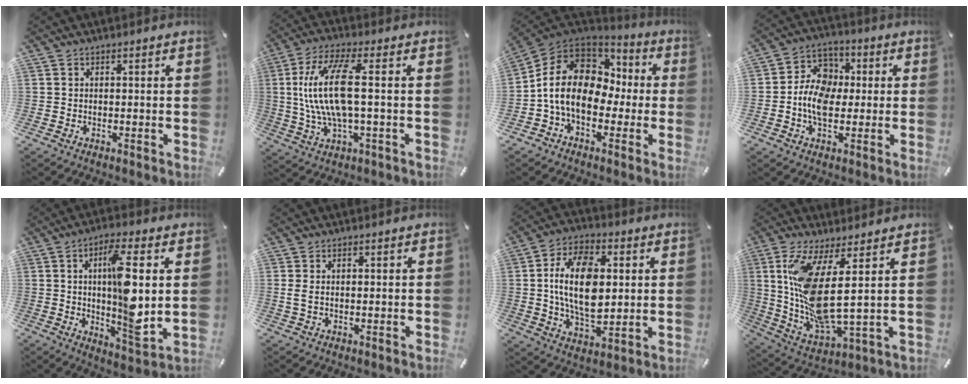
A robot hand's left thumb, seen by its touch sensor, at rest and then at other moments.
{"total": 15.0, "force": [1.0, 4.7, 14.2], "torque": [-0.311, -0.018, 0.006]}
{"total": 14.2, "force": [-1.4, 10.9, 9.0], "torque": [-0.199, 0.017, -0.027]}
{"total": 10.0, "force": [-1.5, 7.8, 6.2], "torque": [-0.121, 0.019, -0.027]}
{"total": 14.2, "force": [1.6, 4.0, 13.6], "torque": [-0.214, -0.025, 0.020]}
{"total": 1.9, "force": [0.4, 1.0, 1.6], "torque": [-0.039, 0.000, 0.003]}
{"total": 16.7, "force": [1.9, 10.3, 13.0], "torque": [-0.263, 0.005, 0.030]}
{"total": 14.8, "force": [4.6, 3.5, 13.7], "torque": [-0.286, -0.044, 0.072]}